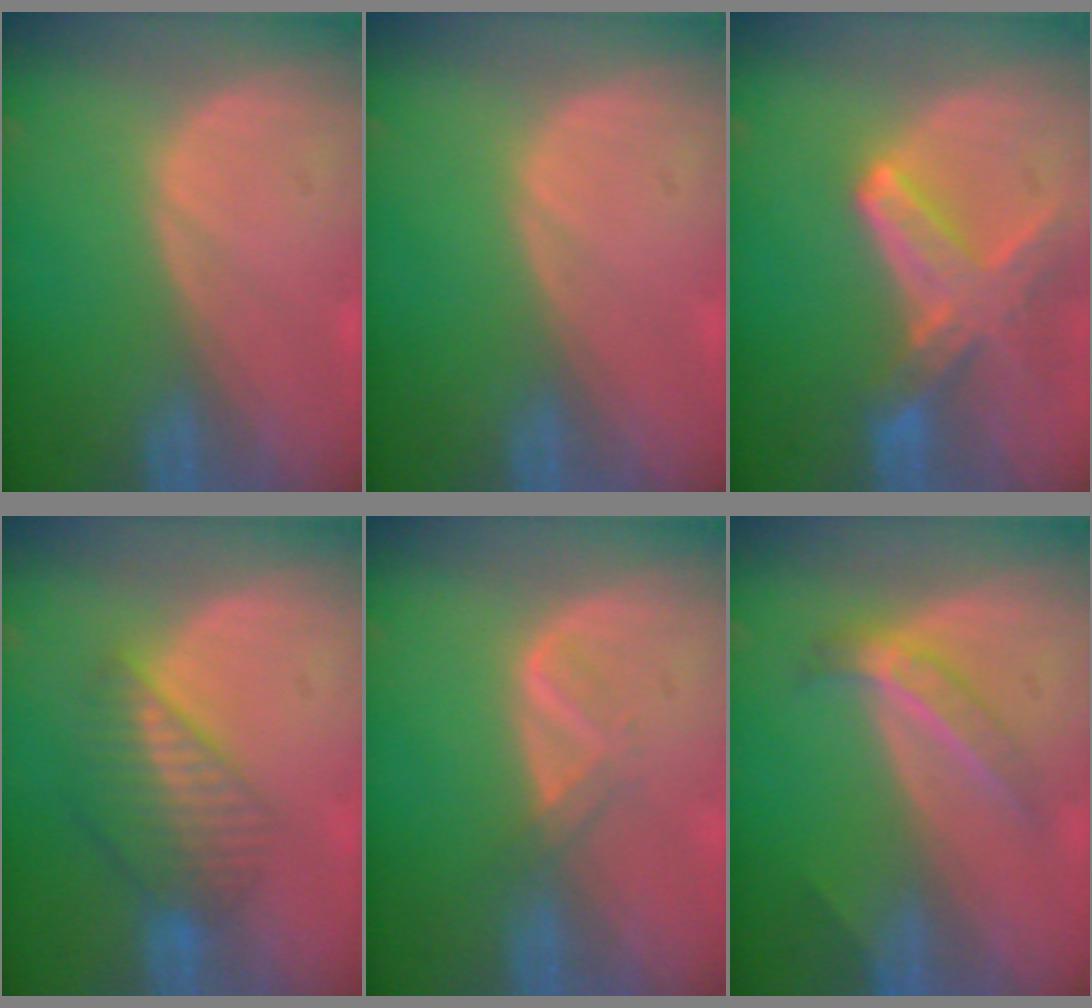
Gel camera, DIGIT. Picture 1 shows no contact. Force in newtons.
{"total": 0.0}
{"total": 8.2, "press": 7.2, "slide": 3.9}
{"total": 7.0, "press": 6.0, "slide": 3.5}
{"total": 2.1, "press": 2.1, "slide": 0.2}
{"total": 4.2, "press": 4.2, "slide": 0.4}